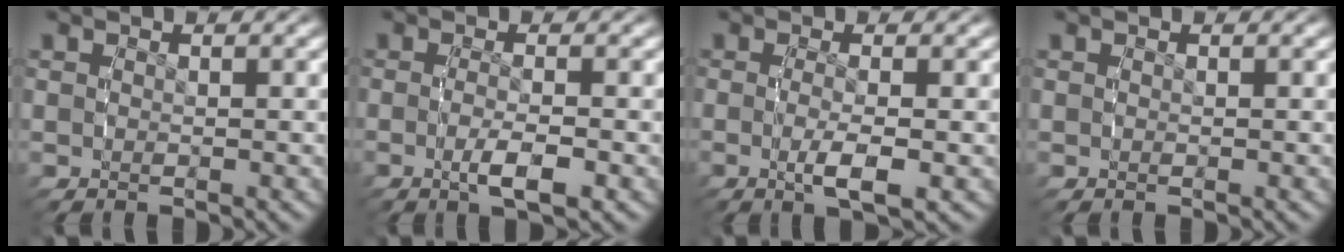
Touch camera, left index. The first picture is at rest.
{"total": 3.0, "force": [-1.3, 0.4, 2.7], "torque": [-0.058, -0.014, -0.016]}
{"total": 3.2, "force": [-1.0, 0.4, 3.0], "torque": [-0.062, -0.018, -0.010]}
{"total": 0.0}